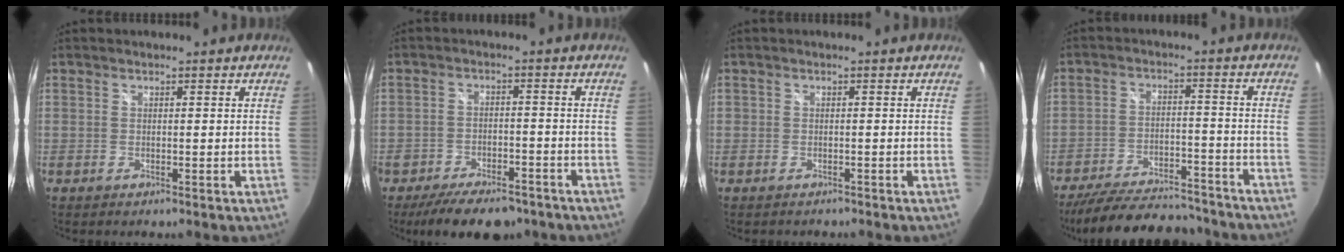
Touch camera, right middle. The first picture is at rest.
{"total": 12.5, "force": [-9.8, 5.2, 5.9], "torque": [-0.130, -0.012, -0.143]}
{"total": 1.3, "force": [-1.0, 0.9, 0.1], "torque": [-0.008, 0.002, -0.015]}
{"total": 21.5, "force": [-18.5, 6.4, 8.9], "torque": [-0.175, 0.000, -0.251]}